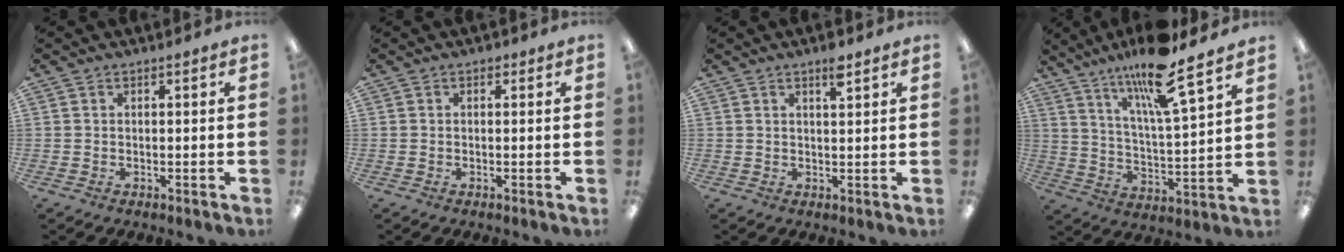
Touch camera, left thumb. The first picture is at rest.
{"total": 0.7, "force": [0.4, 0.5, 0.3], "torque": [-0.006, 0.002, 0.006]}
{"total": 3.8, "force": [2.6, 0.9, 2.5], "torque": [-0.033, -0.007, 0.040]}
{"total": 15.5, "force": [12.3, 1.9, 9.3], "torque": [-0.167, -0.078, 0.201]}